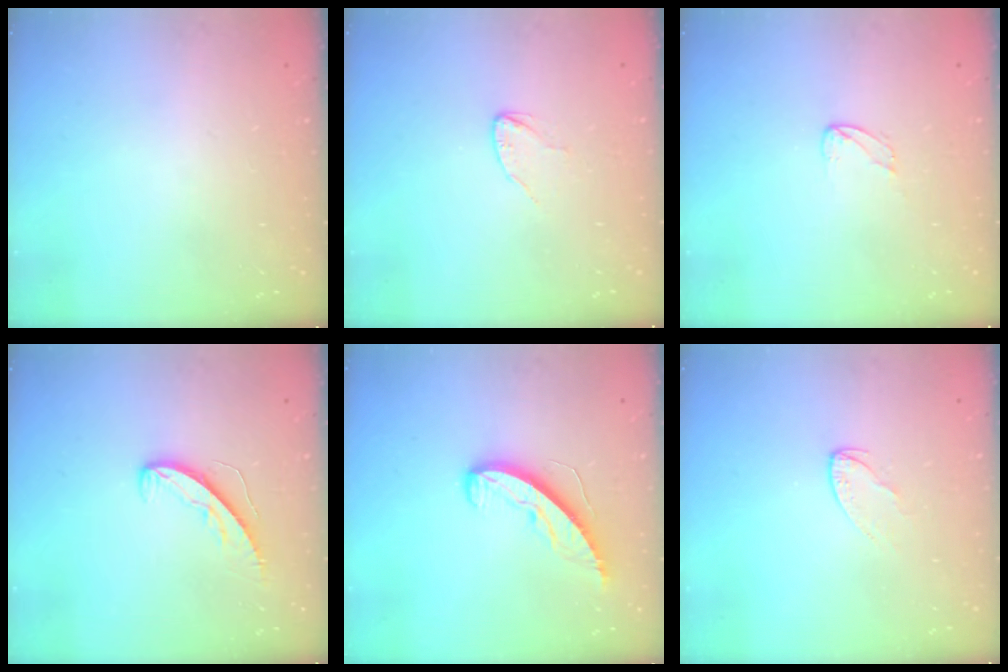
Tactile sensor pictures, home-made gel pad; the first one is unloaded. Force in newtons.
{"total": 2.7, "press": 2.7, "slide": 0.2}
{"total": 2.4, "press": 2.4, "slide": 0.1}
{"total": 6.8, "press": 6.8, "slide": 0.5}
{"total": 8.4, "press": 8.4, "slide": 0.6}
{"total": 4.1, "press": 4.1, "slide": 0.5}